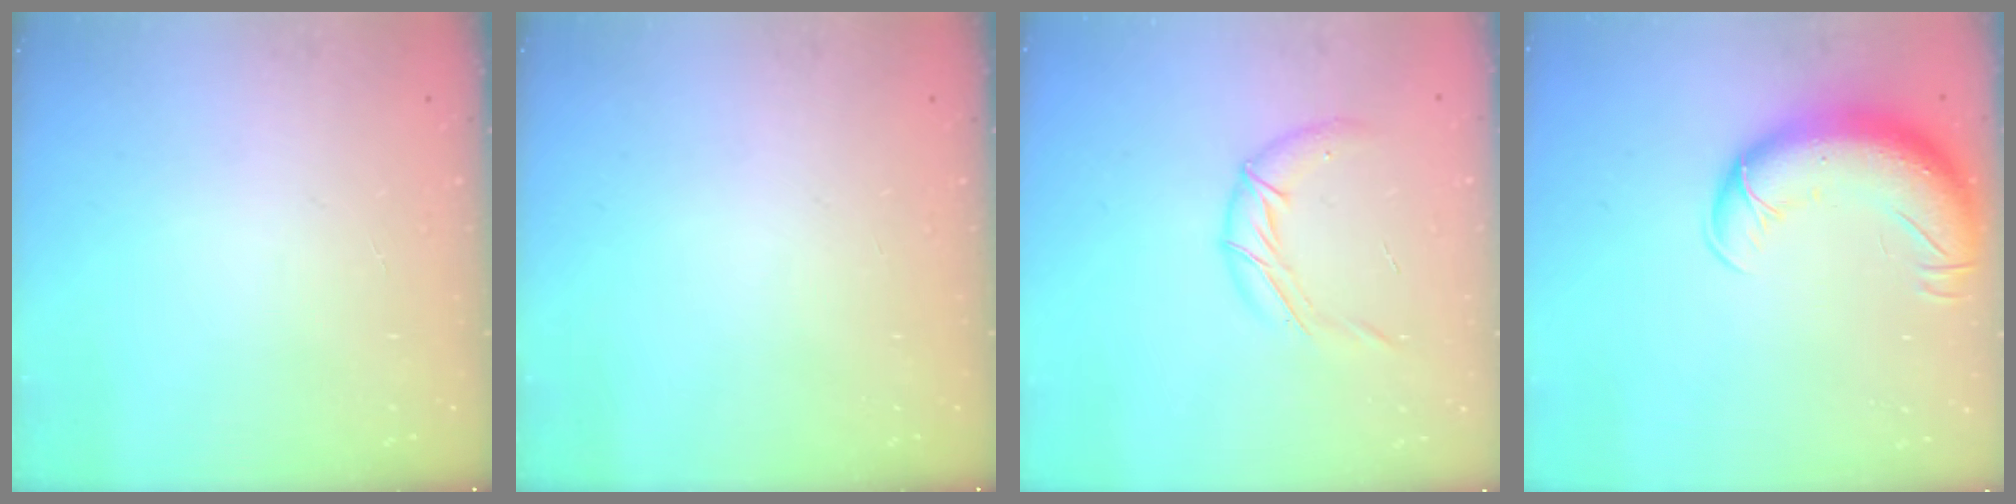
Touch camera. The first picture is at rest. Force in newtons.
{"total": 0.0}
{"total": 9.5, "press": 9.4, "slide": 1.1}
{"total": 15.0, "press": 14.6, "slide": 3.6}